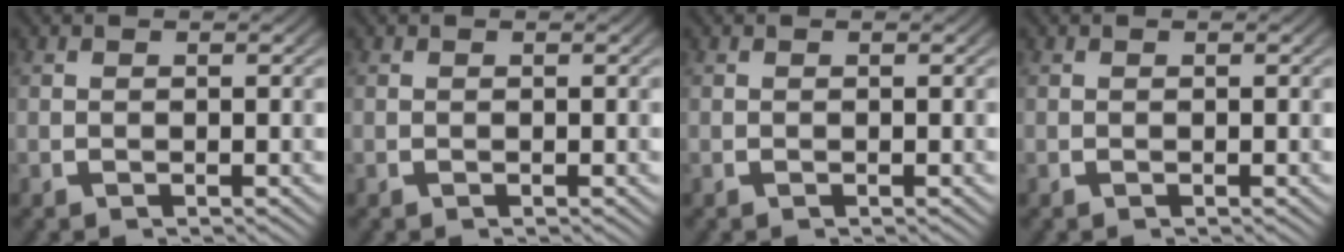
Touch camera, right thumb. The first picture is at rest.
{"total": 0.0}
{"total": 0.0}
{"total": 0.0}